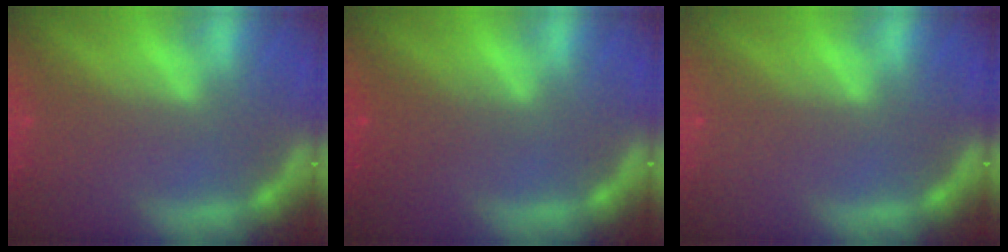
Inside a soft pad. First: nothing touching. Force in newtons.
{"total": 2.0}
{"total": 0.0}